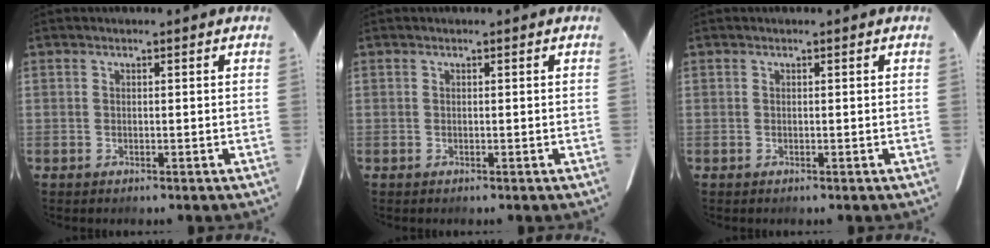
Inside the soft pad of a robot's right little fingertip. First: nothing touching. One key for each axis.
{"total": 0.0}
{"total": 0.0}